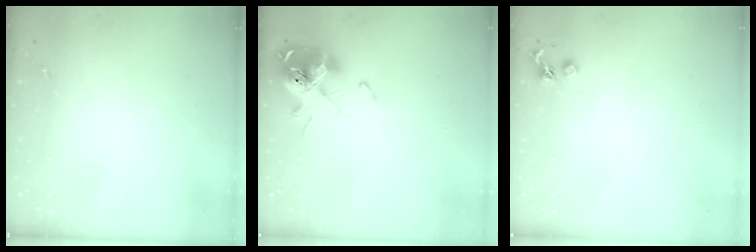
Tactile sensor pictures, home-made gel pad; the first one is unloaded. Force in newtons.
{"total": 13.9, "press": 13.8, "slide": 1.9}
{"total": 4.1, "press": 4.1, "slide": 0.5}